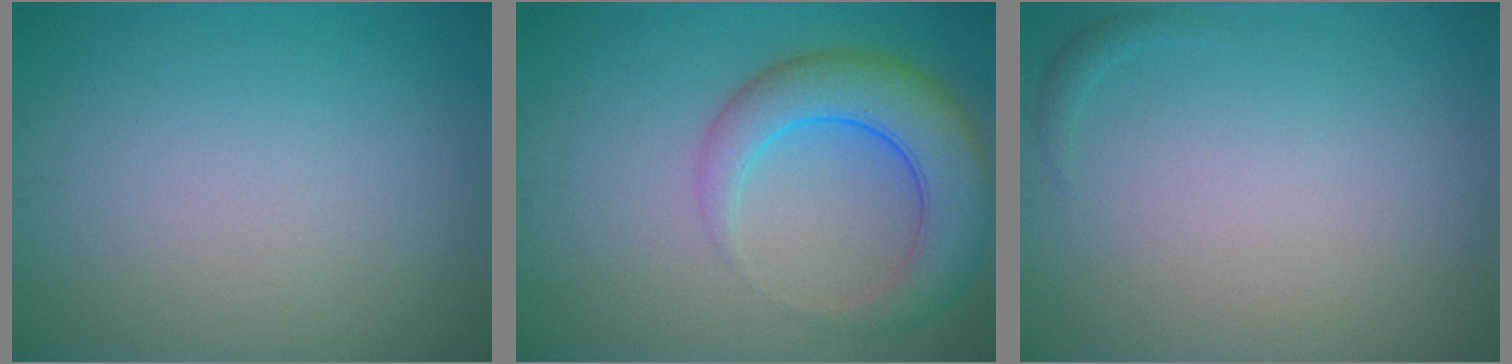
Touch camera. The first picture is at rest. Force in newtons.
{"total": 6.8, "press": 6.7, "slide": 0.3}
{"total": 0.6, "press": 0.6, "slide": 0.1}